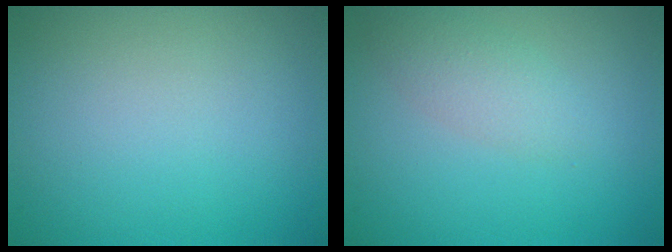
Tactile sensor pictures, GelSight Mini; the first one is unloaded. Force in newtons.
{"total": 2.1, "press": 2.1, "slide": 0.1}